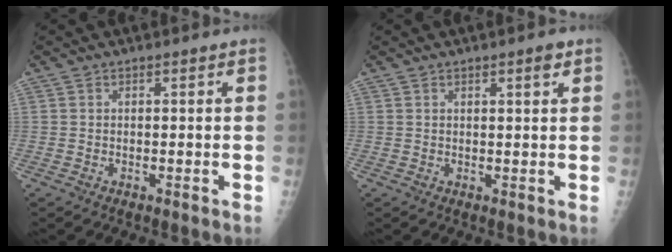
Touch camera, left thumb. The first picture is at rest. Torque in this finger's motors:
{"motor_torque": [-0.02, 0.11, -0.07, -0.10, 0.07]}